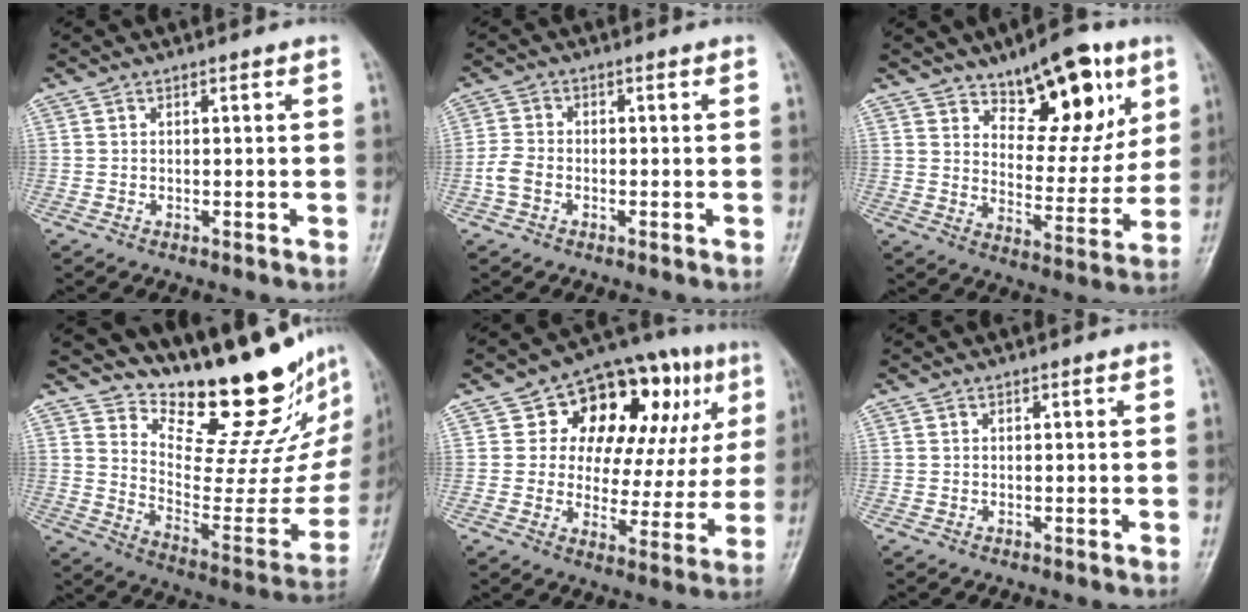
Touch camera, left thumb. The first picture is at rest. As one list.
[{"total": 3.7, "force": [-1.4, 2.6, 2.2], "torque": [-0.047, 0.006, -0.033]}, {"total": 16.6, "force": [9.5, 7.8, 11.1], "torque": [-0.101, -0.056, 0.147]}, {"total": 23.5, "force": [18.1, 7.7, 12.8], "torque": [-0.145, -0.141, 0.271]}, {"total": 20.8, "force": [7.8, 12.3, 14.8], "torque": [-0.141, 0.009, 0.109]}, {"total": 0.0}]